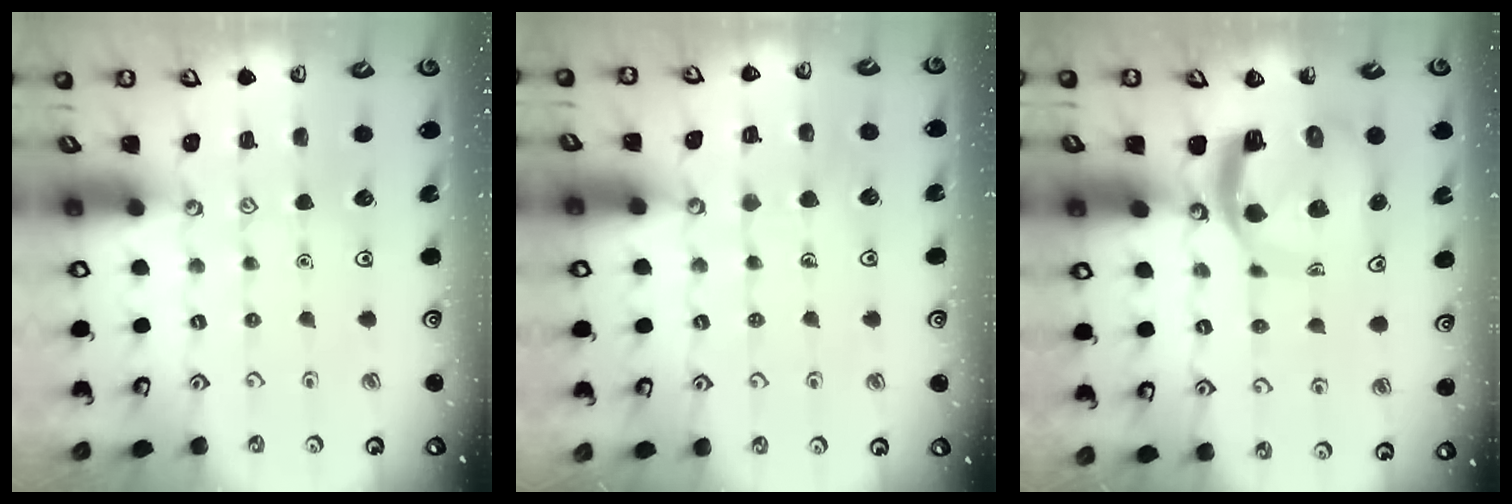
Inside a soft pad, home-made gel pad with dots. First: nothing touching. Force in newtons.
{"total": 5.7, "press": 5.7, "slide": 0.5}
{"total": 10.4, "press": 10.4, "slide": 1.3}